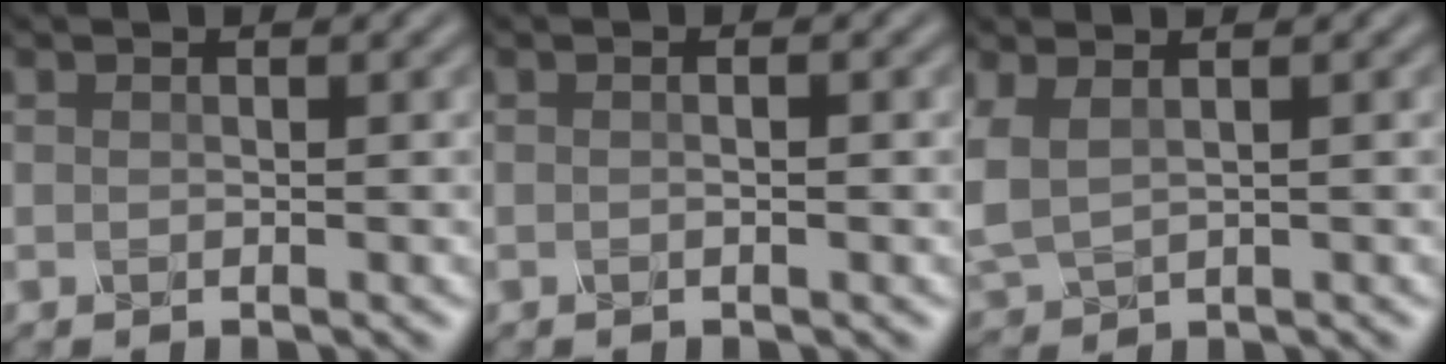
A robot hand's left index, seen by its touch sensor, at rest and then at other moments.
{"total": 2.3, "force": [0.7, 1.2, 1.8], "torque": [-0.001, 0.005, -0.017]}
{"total": 4.3, "force": [1.2, 2.6, 3.2], "torque": [-0.083, 0.010, 0.034]}